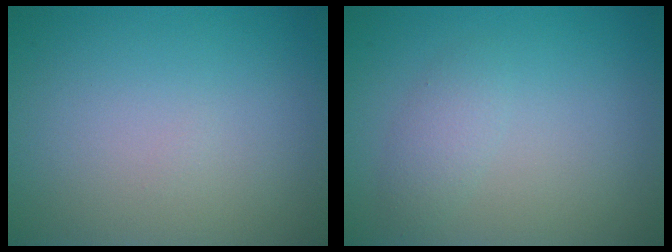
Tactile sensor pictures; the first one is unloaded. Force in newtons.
{"total": 1.6, "press": 1.6, "slide": 0.1}